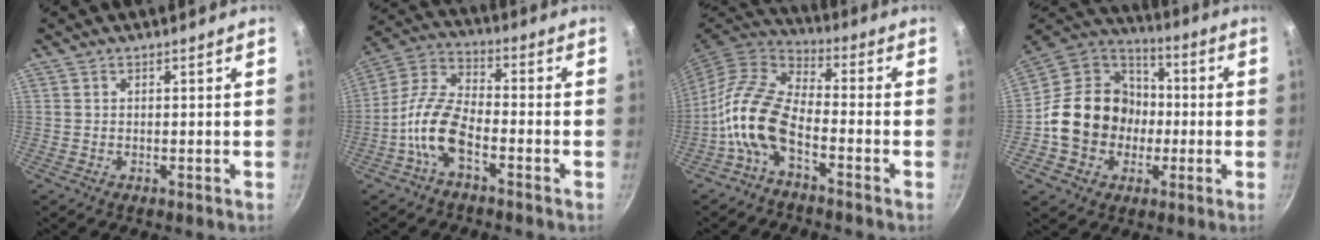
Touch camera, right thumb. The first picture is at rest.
{"total": 10.7, "force": [-4.6, 5.0, 8.2], "torque": [-0.159, 0.041, -0.105]}
{"total": 11.6, "force": [-4.7, 5.5, 9.0], "torque": [-0.175, 0.047, -0.108]}
{"total": 18.7, "force": [-2.6, 16.0, 9.3], "torque": [-0.133, 0.045, -0.047]}